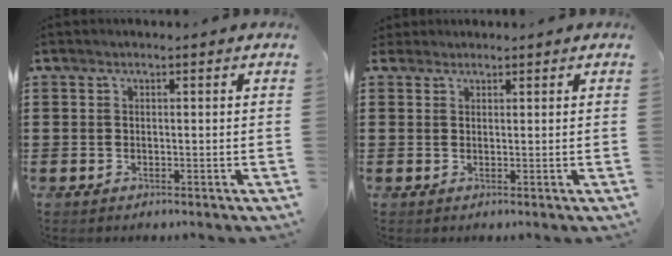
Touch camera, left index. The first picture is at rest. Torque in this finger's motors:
{"motor_torque": [0.05, 0.02, -0.02, -0.02]}